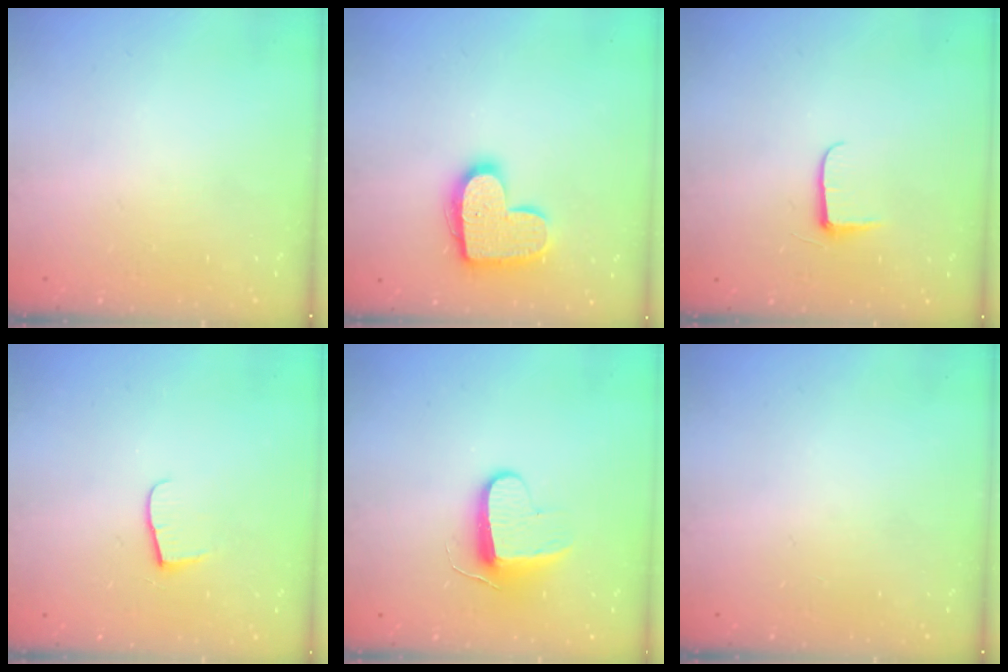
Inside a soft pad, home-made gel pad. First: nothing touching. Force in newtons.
{"total": 14.5, "press": 14.5, "slide": 0.7}
{"total": 5.8, "press": 5.8, "slide": 0.9}
{"total": 6.5, "press": 6.5, "slide": 0.7}
{"total": 9.2, "press": 9.2, "slide": 0.7}
{"total": 0.0}